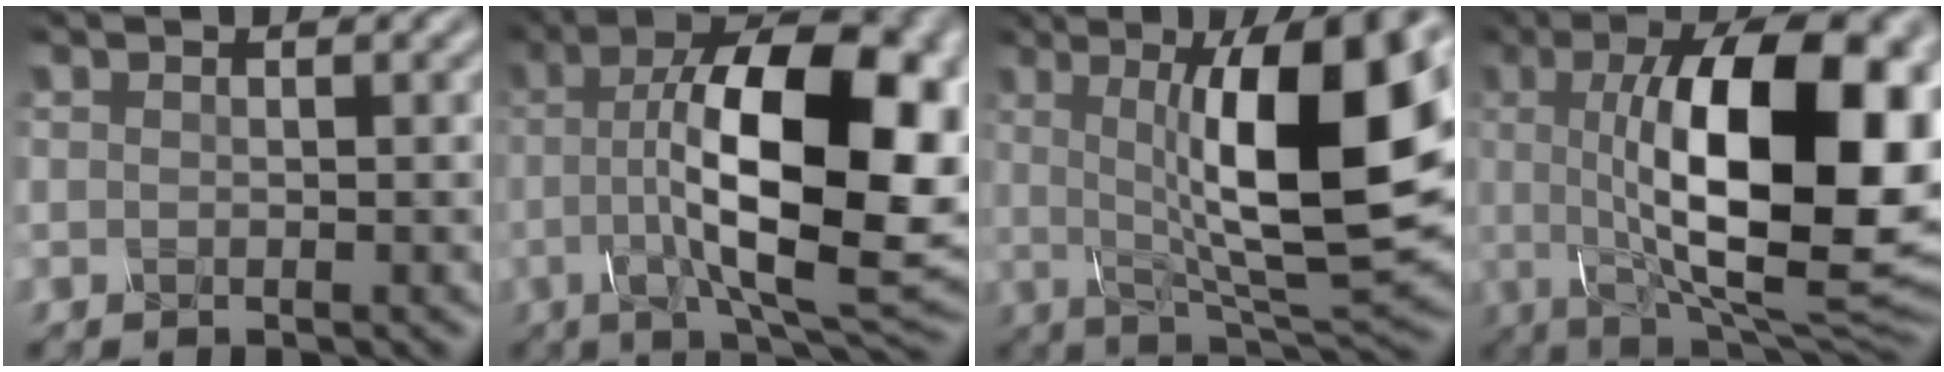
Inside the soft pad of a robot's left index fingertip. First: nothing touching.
{"total": 15.6, "force": [0.5, 5.3, 14.6], "torque": [-0.209, 0.011, 0.001]}
{"total": 14.2, "force": [1.7, 3.9, 13.5], "torque": [-0.185, 0.005, 0.023]}
{"total": 17.3, "force": [1.7, 6.5, 16.0], "torque": [-0.210, 0.007, 0.020]}